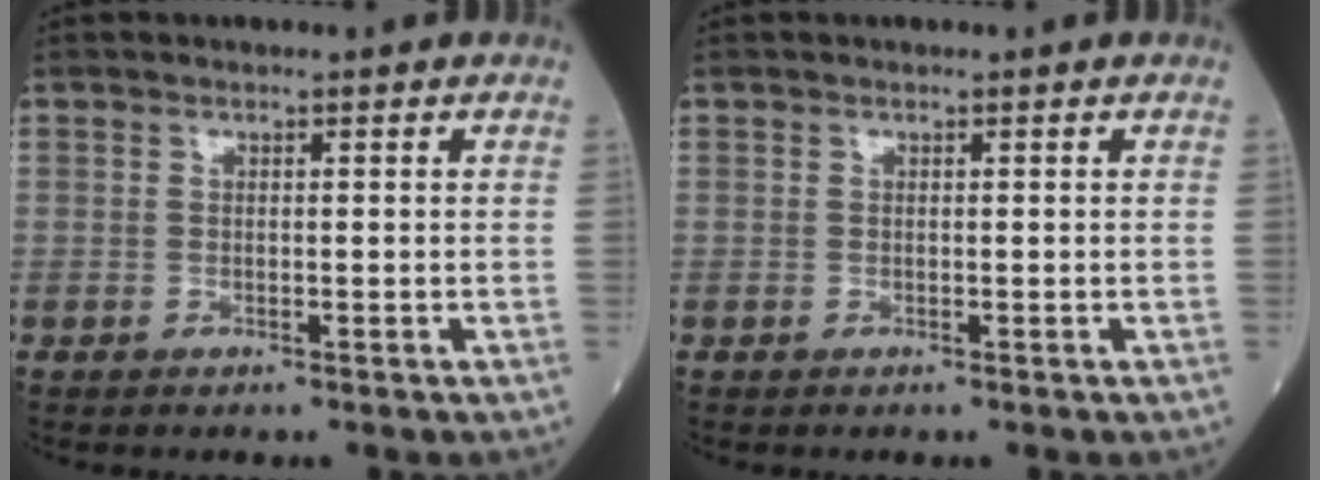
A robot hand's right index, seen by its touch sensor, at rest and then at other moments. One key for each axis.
{"total": 0.0}